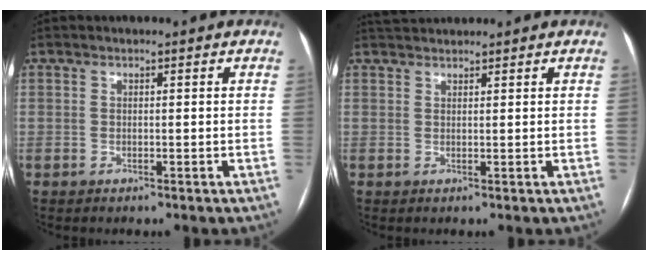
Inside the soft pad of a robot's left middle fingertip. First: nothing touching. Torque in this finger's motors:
{"motor_torque": [0.13, -0.24, -0.02, 0.00]}